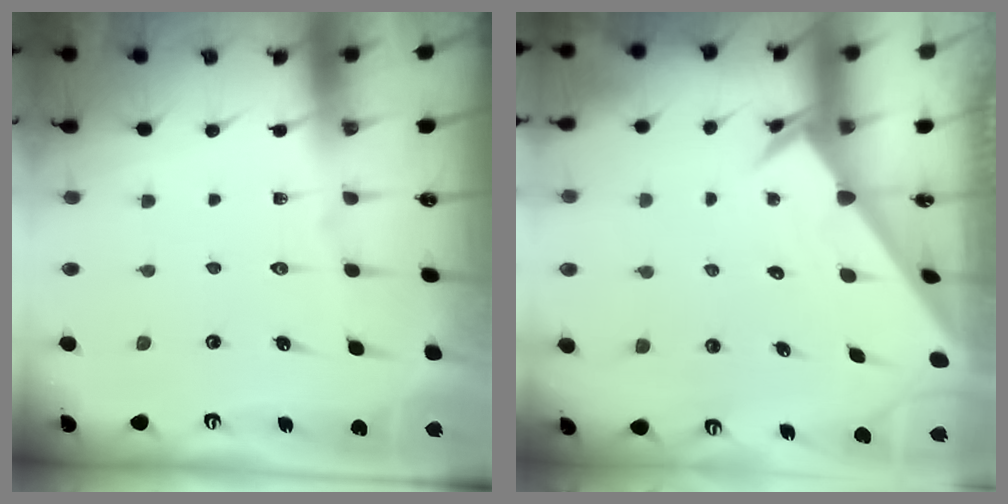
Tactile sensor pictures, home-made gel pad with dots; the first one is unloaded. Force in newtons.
{"total": 2.5, "press": 2.5, "slide": 0.2}